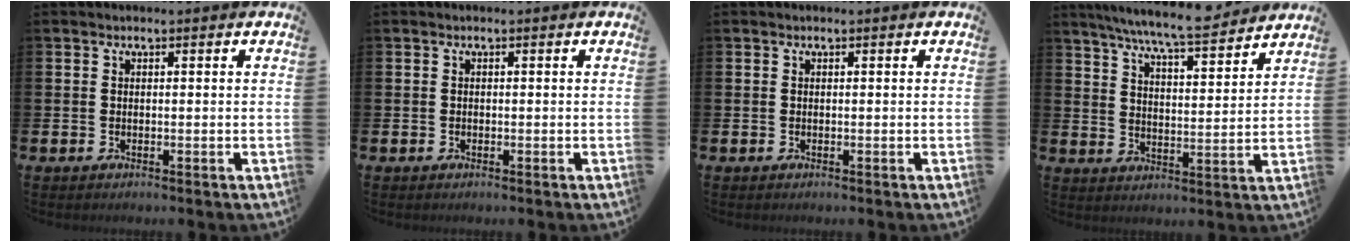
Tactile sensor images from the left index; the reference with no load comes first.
{"total": 0.0}
{"total": 0.0}
{"total": 8.2, "force": [7.7, 0.1, 2.9], "torque": [-0.073, -0.045, 0.135]}